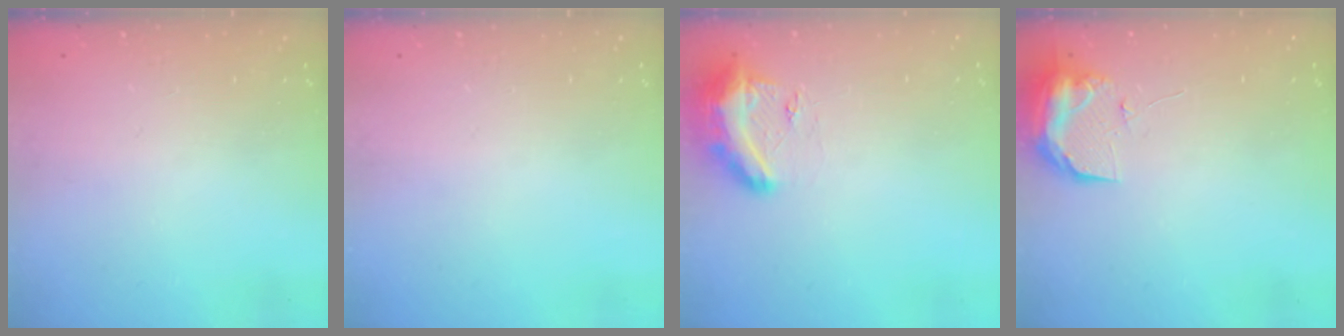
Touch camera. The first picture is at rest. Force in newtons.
{"total": 0.0}
{"total": 10.3, "press": 10.3, "slide": 1.1}
{"total": 9.4, "press": 9.3, "slide": 1.3}